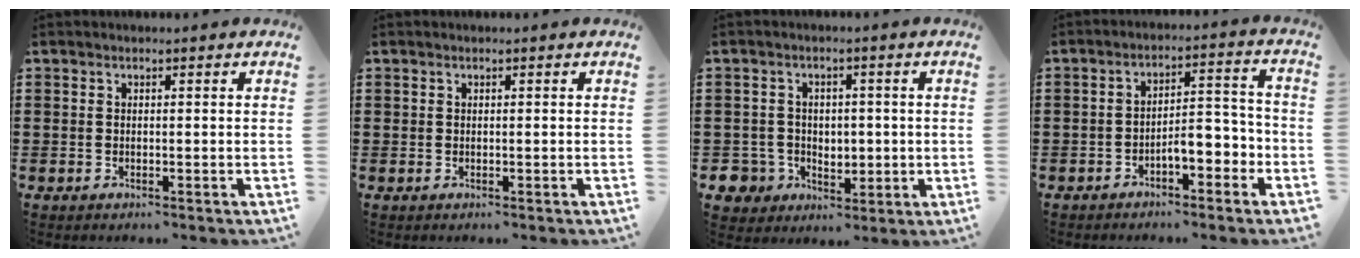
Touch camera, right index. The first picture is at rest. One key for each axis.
{"total": 0.0}
{"total": 5.3, "fx": 0.2, "fy": 5.2, "fz": 0.7, "tx": -0.046, "ty": 0.007, "tz": 0.003}
{"total": 5.1, "fx": -3.0, "fy": 1.9, "fz": 3.7, "tx": -0.056, "ty": 0.008, "tz": -0.059}